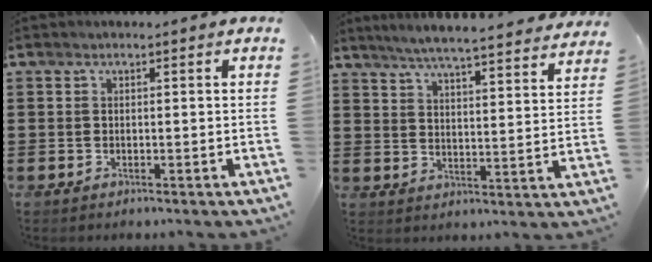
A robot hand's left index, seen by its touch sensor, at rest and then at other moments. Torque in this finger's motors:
{"motor_torque": [2.14, 0.00, 0.26, 0.13]}